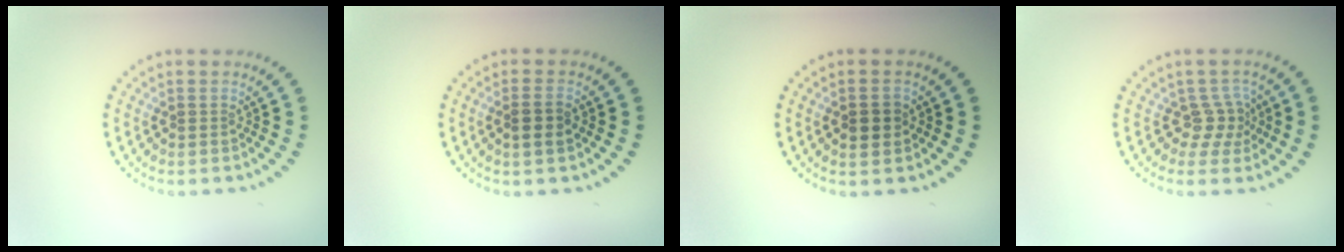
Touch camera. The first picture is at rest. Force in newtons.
{"total": 1.9, "press": 1.8, "slide": 0.6}
{"total": 2.2, "press": 2.2, "slide": 0.2}
{"total": 2.2, "press": 1.6, "slide": 1.6}